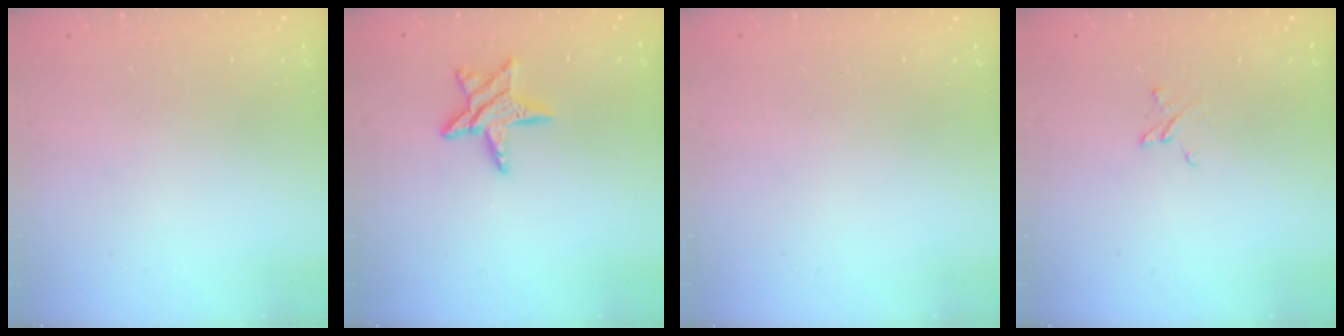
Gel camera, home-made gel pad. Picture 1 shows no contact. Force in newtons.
{"total": 8.1, "press": 8.1, "slide": 0.3}
{"total": 0.0}
{"total": 2.7, "press": 2.7, "slide": 0.4}